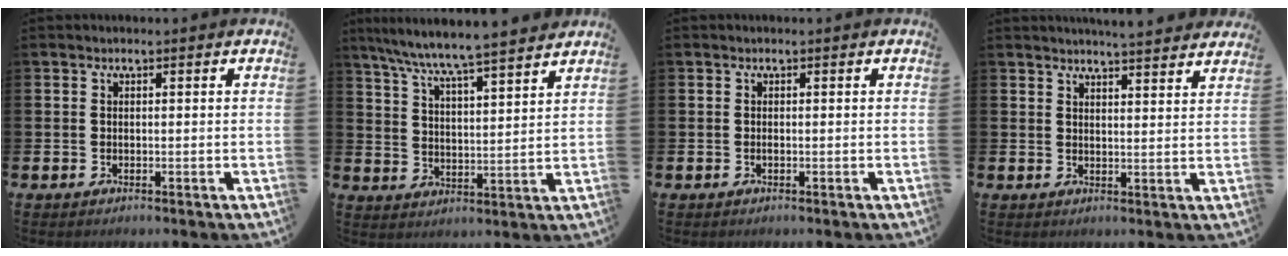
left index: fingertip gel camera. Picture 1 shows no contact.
{"total": 7.5, "force": [7.1, -0.3, 2.2], "torque": [-0.070, -0.049, 0.124]}
{"total": 0.0}
{"total": 4.4, "force": [4.3, -0.6, 0.1], "torque": [-0.011, -0.025, 0.078]}